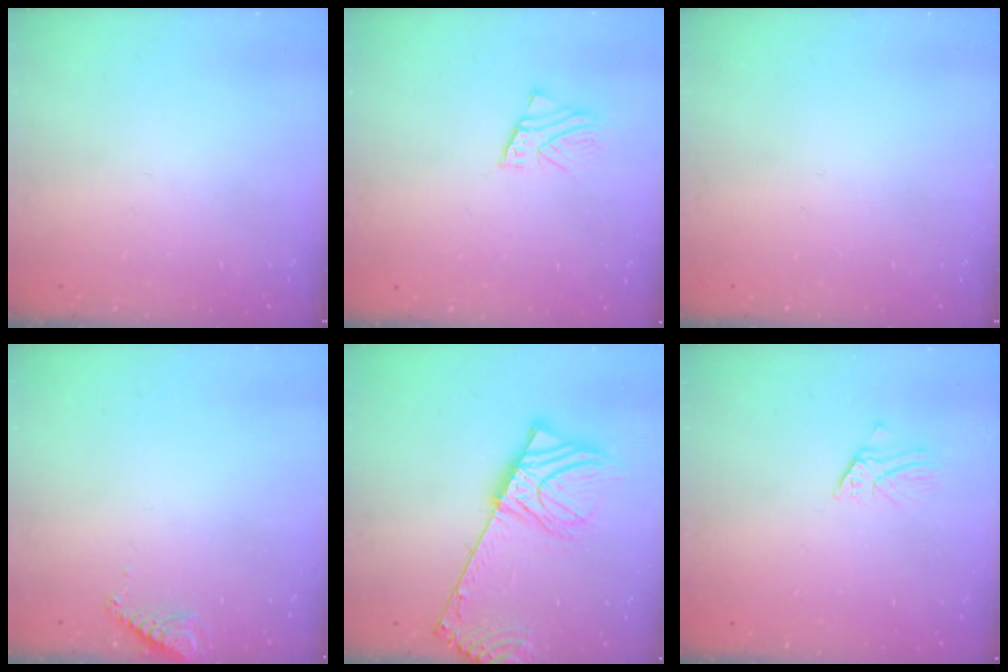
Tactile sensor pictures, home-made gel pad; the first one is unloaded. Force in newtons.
{"total": 2.3, "press": 2.3, "slide": 0.1}
{"total": 0.0}
{"total": 8.5, "press": 8.5, "slide": 0.6}
{"total": 13.9, "press": 13.6, "slide": 2.6}
{"total": 1.6, "press": 1.6, "slide": 0.1}